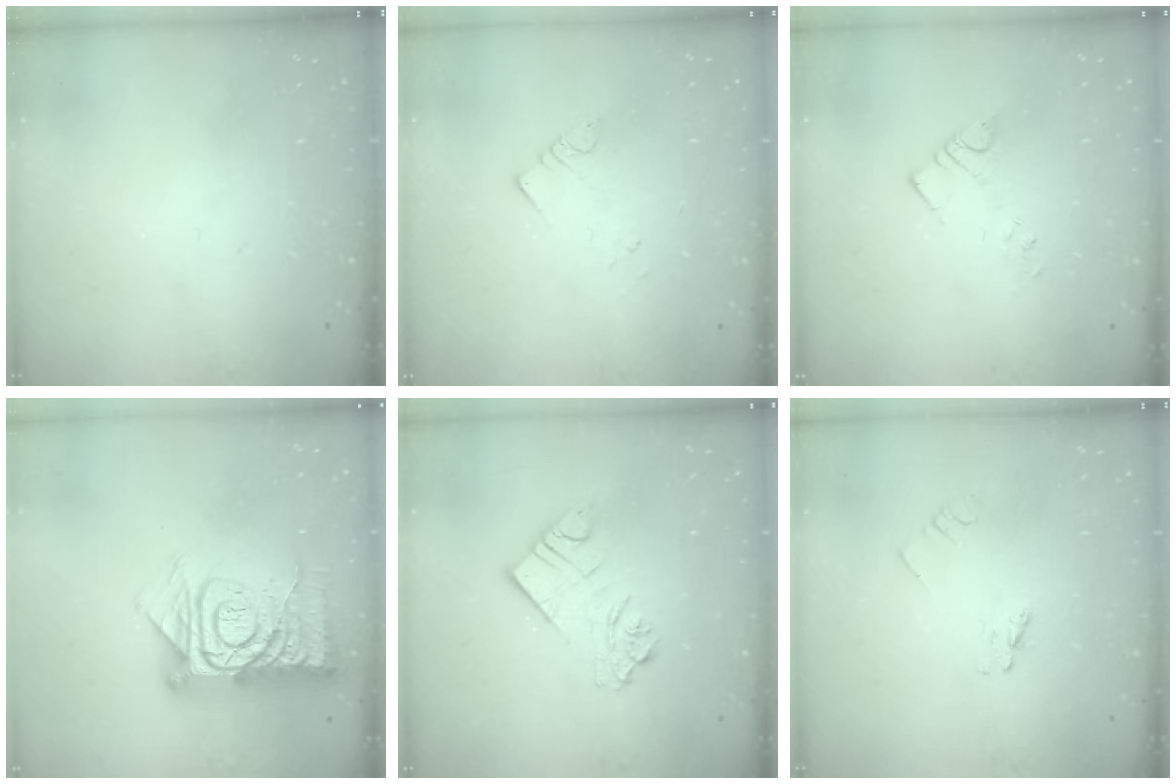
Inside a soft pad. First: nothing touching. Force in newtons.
{"total": 2.9, "press": 2.9, "slide": 0.2}
{"total": 3.3, "press": 3.3, "slide": 0.4}
{"total": 17.8, "press": 17.8, "slide": 1.7}
{"total": 11.1, "press": 11.0, "slide": 1.3}
{"total": 2.6, "press": 2.6, "slide": 0.4}